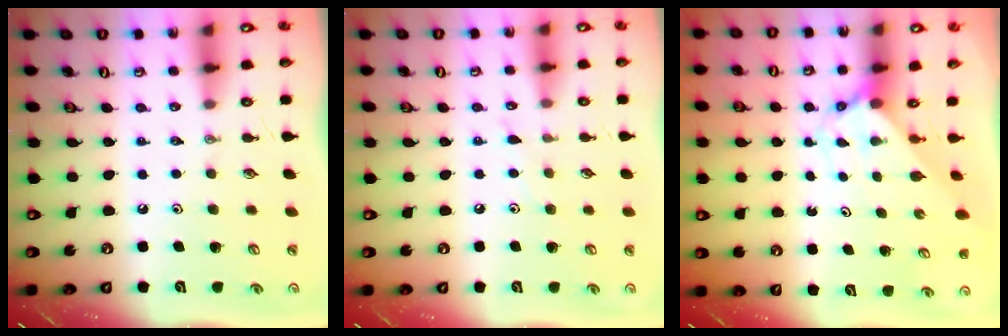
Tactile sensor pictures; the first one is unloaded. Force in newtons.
{"total": 5.4, "press": 5.4, "slide": 0.6}
{"total": 2.4, "press": 2.4, "slide": 0.2}